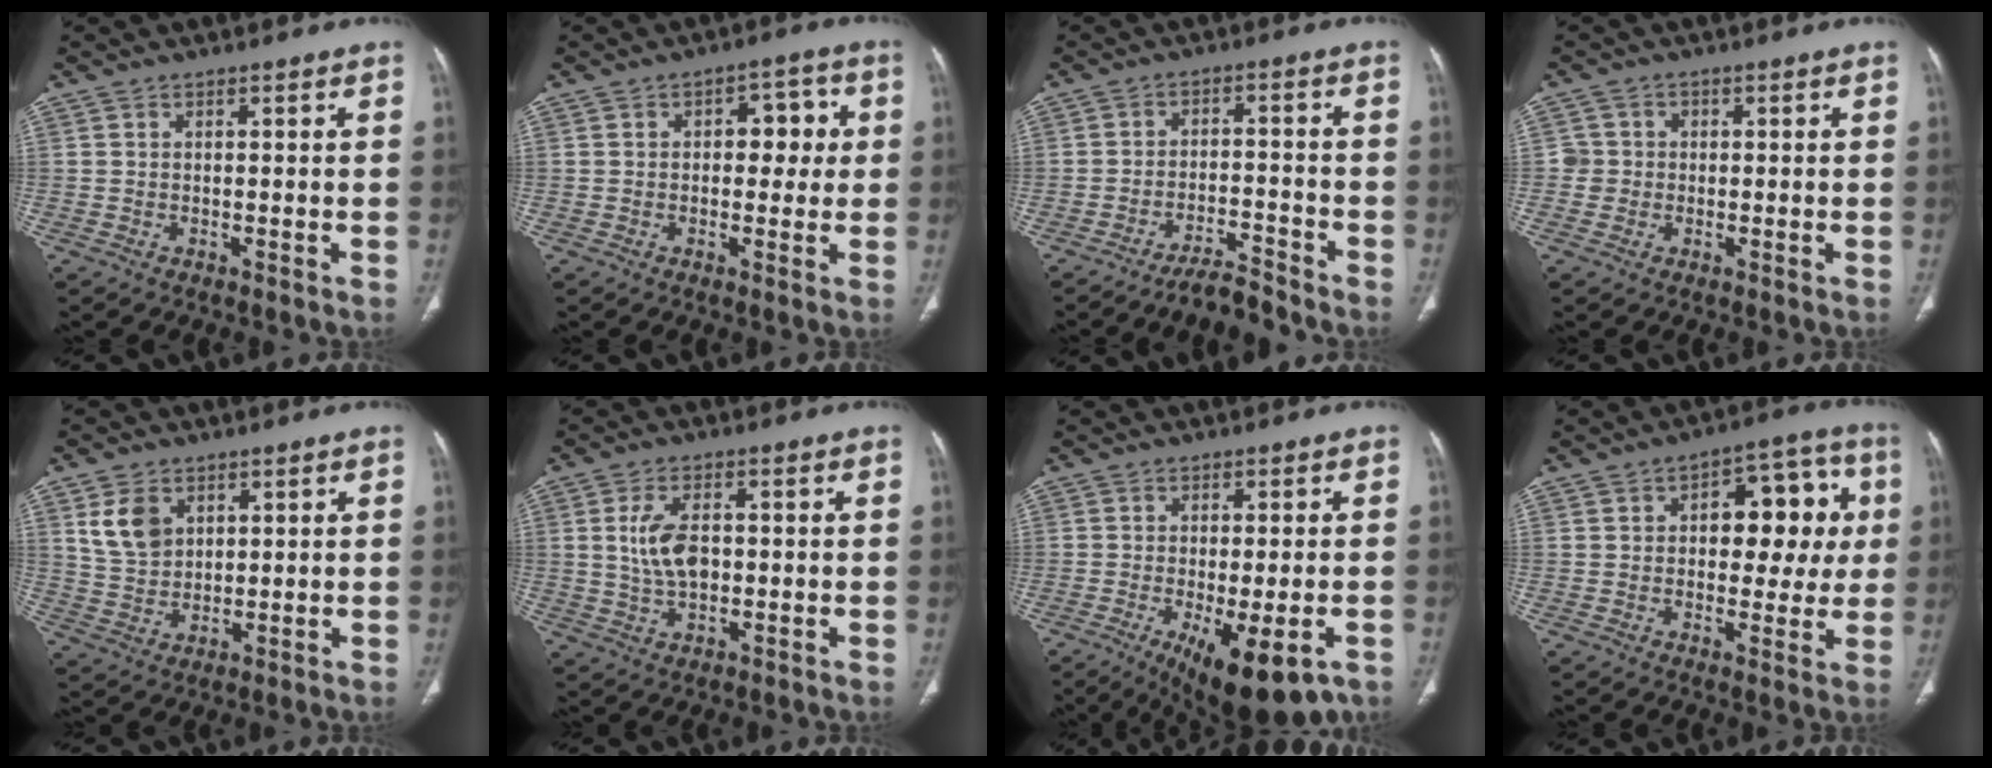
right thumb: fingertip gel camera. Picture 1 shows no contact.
{"total": 6.3, "force": [0.8, 4.0, 4.8], "torque": [-0.024, 0.013, 0.006]}
{"total": 5.1, "force": [-4.9, 0.7, 1.5], "torque": [-0.029, 0.038, -0.084]}
{"total": 2.7, "force": [-0.1, 2.7, 0.1], "torque": [0.020, 0.009, -0.003]}
{"total": 7.5, "force": [3.2, 5.4, 4.1], "torque": [-0.059, -0.013, 0.071]}
{"total": 7.2, "force": [0.6, 4.1, 5.9], "torque": [-0.113, 0.001, 0.016]}
{"total": 13.5, "force": [-6.4, 4.8, 10.9], "torque": [-0.145, -0.008, -0.084]}
{"total": 14.3, "force": [2.5, 8.1, 11.6], "torque": [-0.094, 0.023, 0.031]}